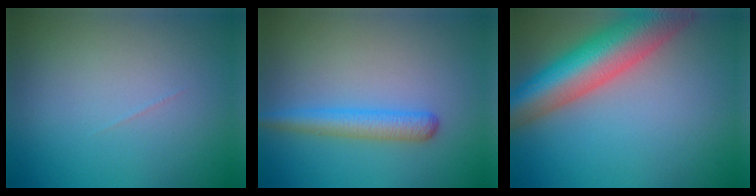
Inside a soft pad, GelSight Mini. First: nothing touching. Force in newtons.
{"total": 2.9, "press": 2.9, "slide": 0.1}
{"total": 10.4, "press": 10.4, "slide": 0.7}